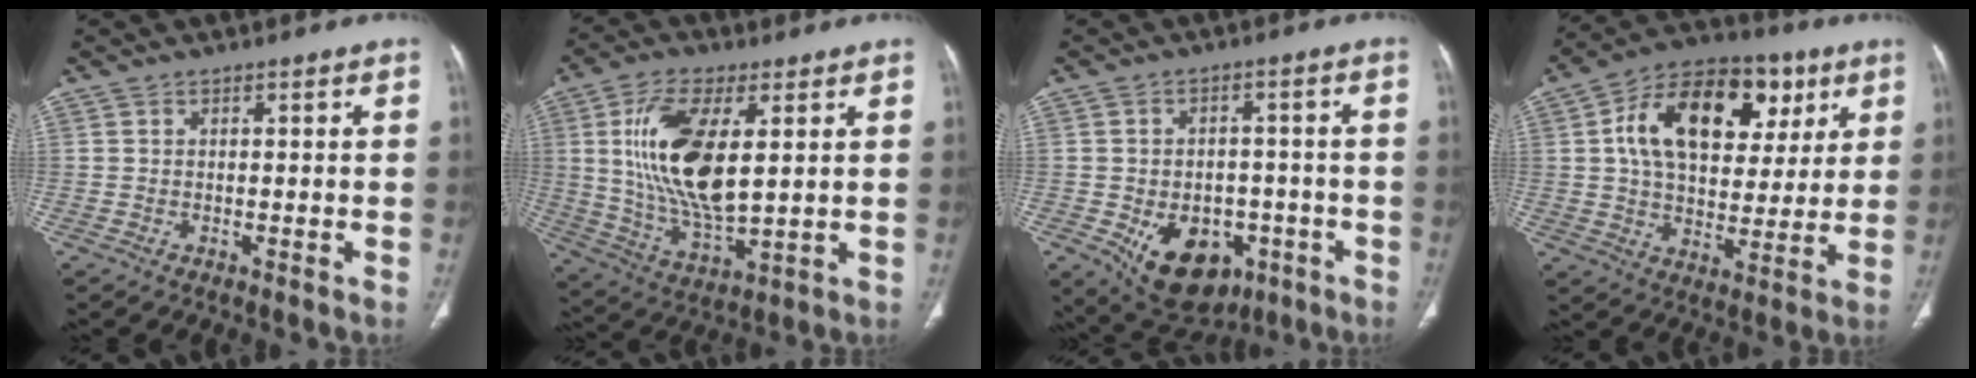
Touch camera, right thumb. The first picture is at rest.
{"total": 17.6, "force": [3.6, 7.7, 15.4], "torque": [-0.293, -0.021, 0.073]}
{"total": 14.2, "force": [-5.8, 9.7, 8.6], "torque": [-0.100, 0.018, -0.068]}
{"total": 21.6, "force": [6.9, 13.7, 15.2], "torque": [-0.213, 0.006, 0.105]}